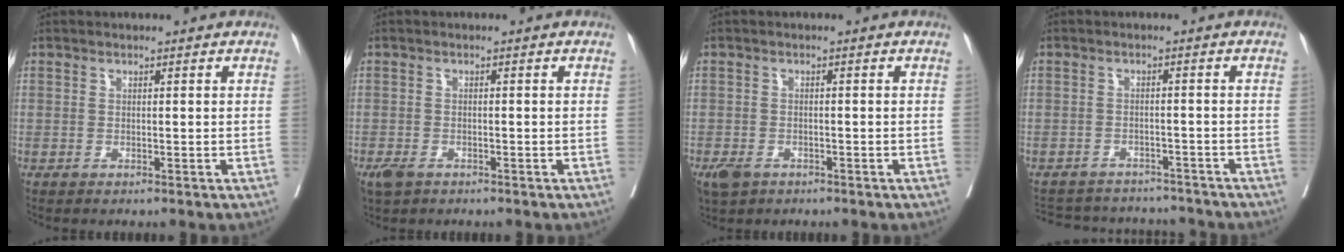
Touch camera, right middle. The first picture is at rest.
{"total": 2.7, "force": [-1.7, 1.6, 1.4], "torque": [-0.026, -0.003, -0.025]}
{"total": 3.9, "force": [-2.5, 2.5, 1.6], "torque": [-0.029, -0.003, -0.039]}
{"total": 12.7, "force": [-11.9, 3.7, 2.6], "torque": [-0.058, 0.013, -0.150]}